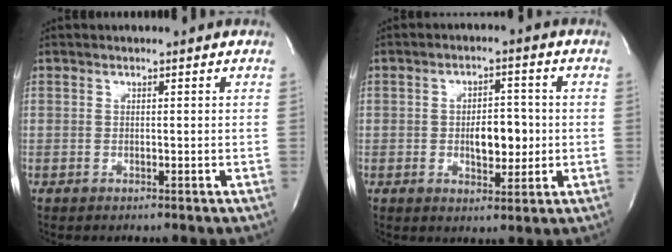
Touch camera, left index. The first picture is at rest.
{"total": 6.0, "force": [-0.4, 2.9, 5.2], "torque": [-0.077, 0.003, -0.002]}